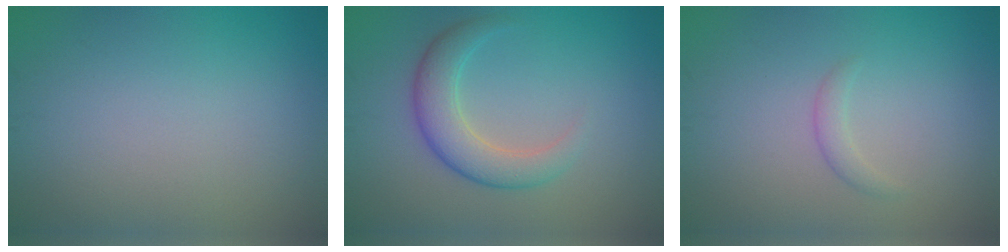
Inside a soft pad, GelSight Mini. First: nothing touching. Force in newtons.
{"total": 4.0, "press": 4.0, "slide": 0.1}
{"total": 1.1, "press": 1.1, "slide": 0.1}